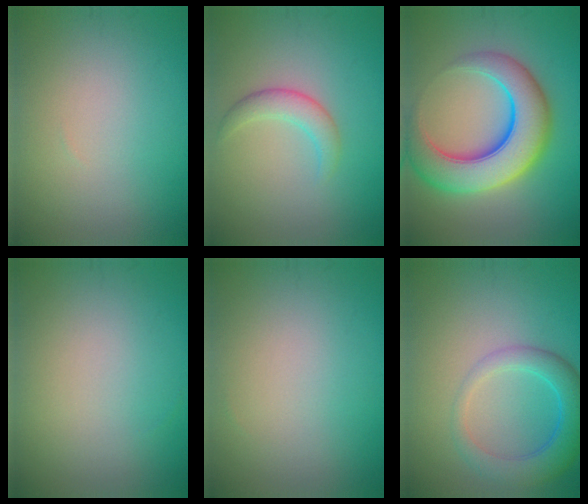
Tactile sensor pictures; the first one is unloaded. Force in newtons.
{"total": 2.3, "press": 2.3, "slide": 0.2}
{"total": 9.6, "press": 9.6, "slide": 0.3}
{"total": 0.0}
{"total": 0.0}
{"total": 4.5, "press": 4.5, "slide": 0.3}